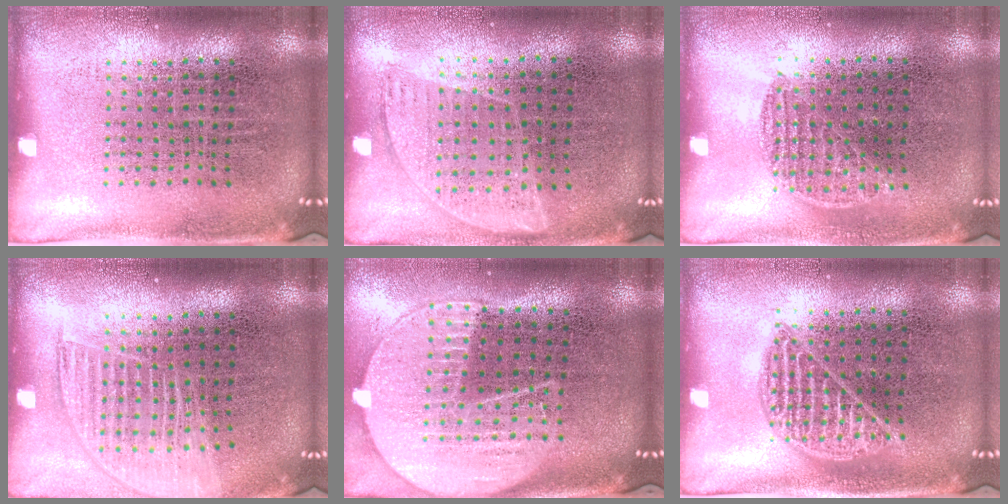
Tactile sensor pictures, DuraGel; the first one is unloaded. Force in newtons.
{"total": 0.9, "press": 0.7, "slide": 0.5}
{"total": 0.8, "press": 0.7, "slide": 0.5}
{"total": 1.4, "press": 1.3, "slide": 0.5}
{"total": 2.1, "press": 1.8, "slide": 1.0}
{"total": 1.0, "press": 1.0, "slide": 0.1}